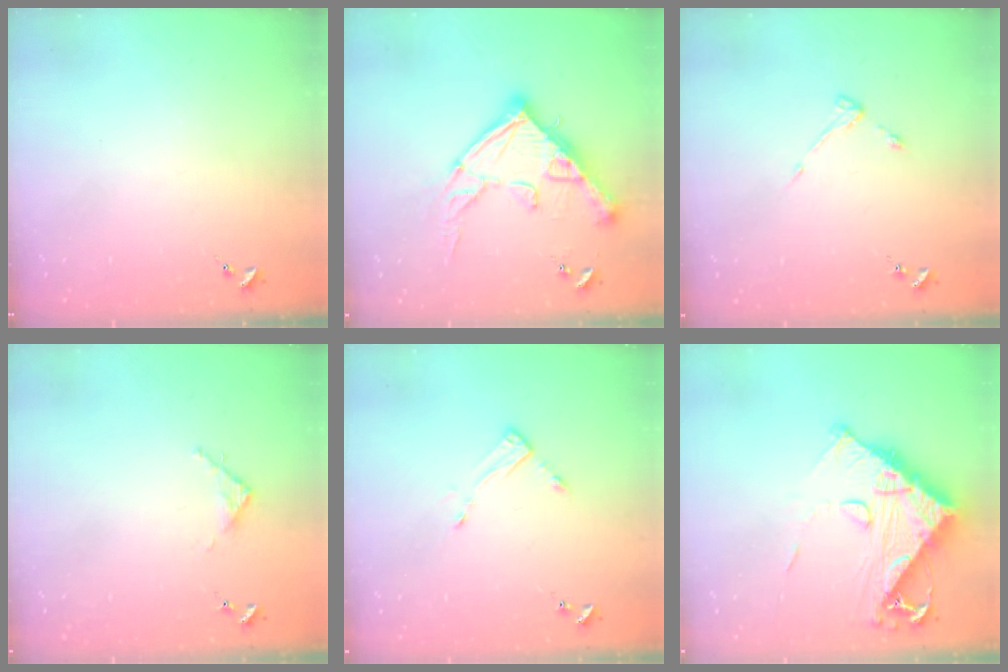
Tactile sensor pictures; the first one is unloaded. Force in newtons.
{"total": 19.6, "press": 19.5, "slide": 2.0}
{"total": 3.2, "press": 3.1, "slide": 0.5}
{"total": 2.8, "press": 2.8, "slide": 0.4}
{"total": 3.2, "press": 3.2, "slide": 0.3}
{"total": 15.0, "press": 14.9, "slide": 1.4}